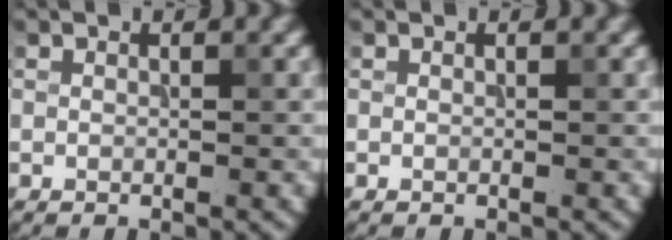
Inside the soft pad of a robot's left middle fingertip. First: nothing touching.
{"total": 0.0}